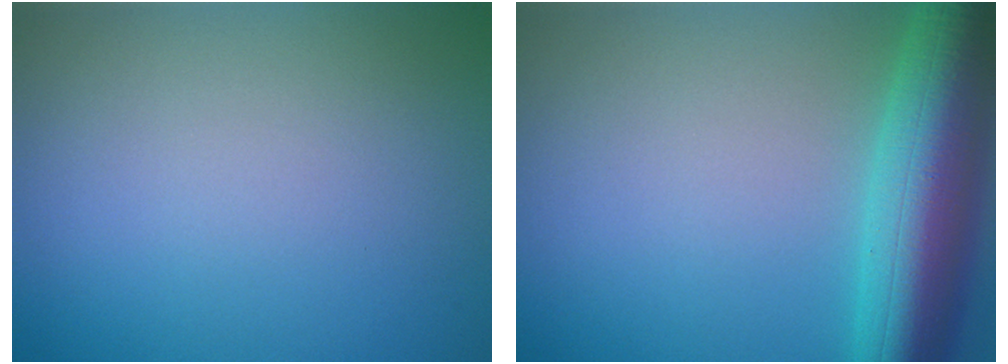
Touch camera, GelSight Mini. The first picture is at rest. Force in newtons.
{"total": 10.0, "press": 10.0, "slide": 0.3}